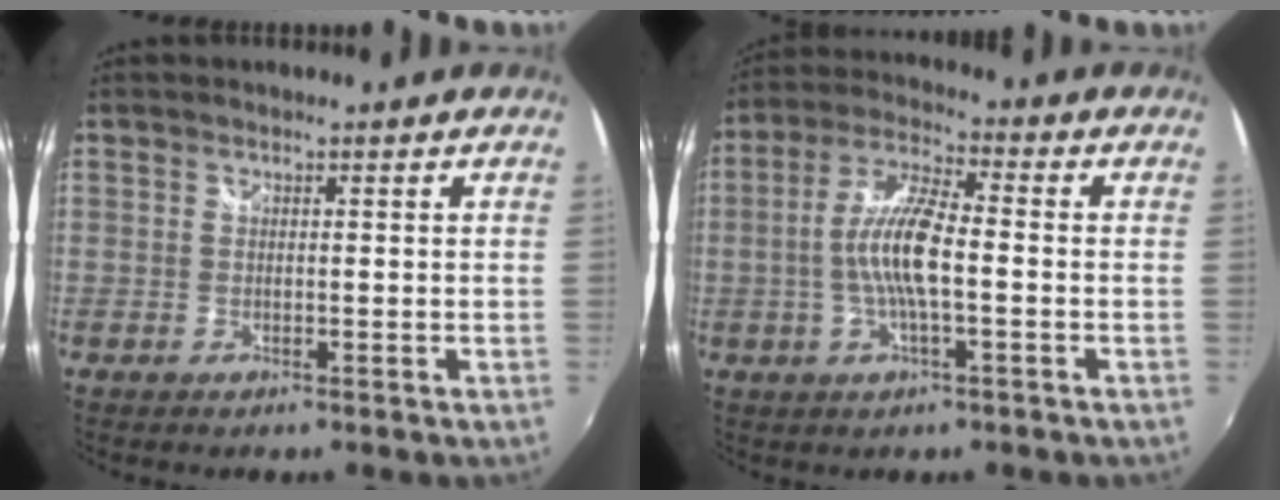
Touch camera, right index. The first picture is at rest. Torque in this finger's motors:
{"motor_torque": [0.76, -0.24, 0.87, 0.21]}